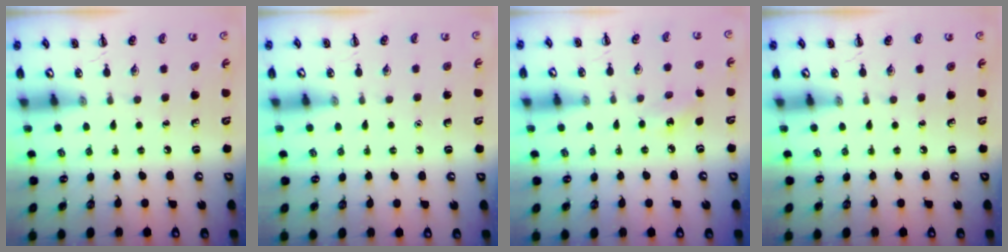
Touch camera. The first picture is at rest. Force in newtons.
{"total": 1.6, "press": 1.6, "slide": 0.1}
{"total": 6.1, "press": 5.9, "slide": 1.7}
{"total": 0.0}